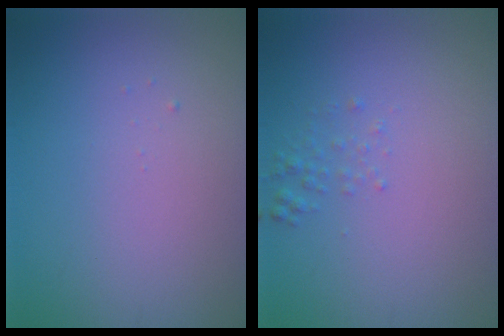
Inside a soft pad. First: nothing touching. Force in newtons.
{"total": 1.0, "press": 1.0, "slide": 0.0}